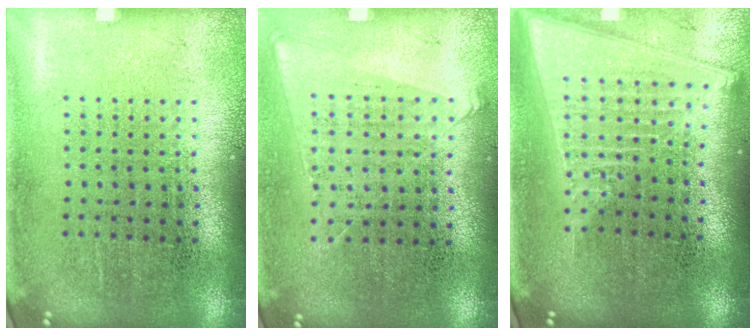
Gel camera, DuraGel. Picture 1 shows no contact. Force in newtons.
{"total": 1.0, "press": 0.9, "slide": 0.5}
{"total": 2.2, "press": 1.8, "slide": 1.2}